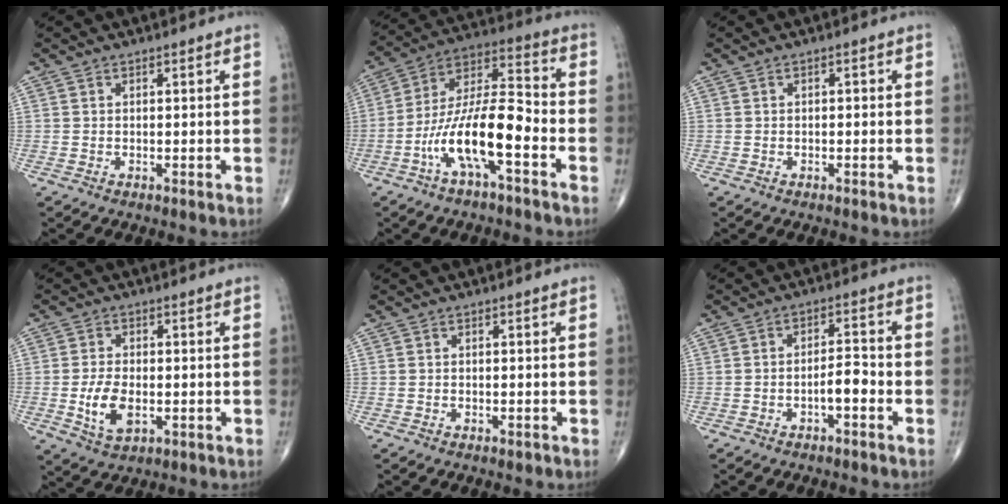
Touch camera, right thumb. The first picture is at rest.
{"total": 15.2, "force": [-6.0, 4.5, 13.2], "torque": [-0.250, 0.062, -0.111]}
{"total": 0.6, "force": [-0.1, 0.4, 0.4], "torque": [0.000, 0.000, -0.005]}
{"total": 7.1, "force": [-1.3, 3.9, 5.8], "torque": [-0.109, -0.003, -0.019]}
{"total": 0.7, "force": [-0.4, 0.3, 0.4], "torque": [-0.007, -0.001, -0.005]}
{"total": 4.4, "force": [-1.8, 1.6, 3.6], "torque": [-0.053, 0.026, -0.032]}